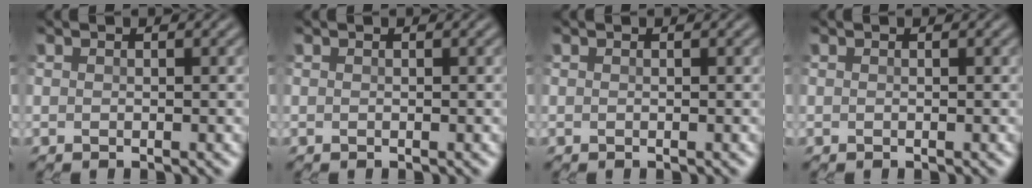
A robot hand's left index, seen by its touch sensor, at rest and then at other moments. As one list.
[{"total": 0.0}, {"total": 0.0}, {"total": 0.0}]